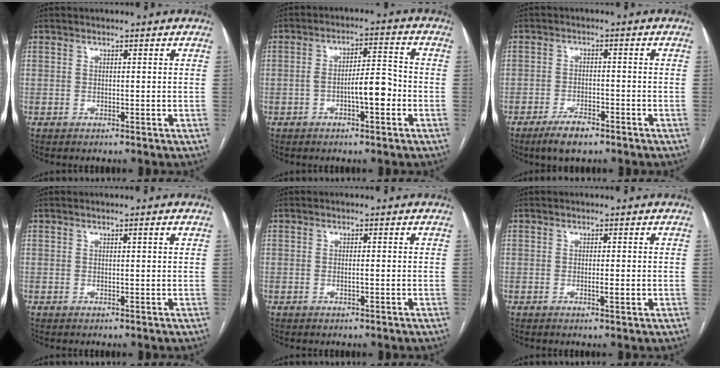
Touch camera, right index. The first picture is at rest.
{"total": 6.4, "force": [-2.1, 1.5, 5.9], "torque": [-0.099, 0.019, -0.032]}
{"total": 4.4, "force": [-3.2, 1.6, 2.5], "torque": [-0.050, -0.001, -0.051]}
{"total": 0.9, "force": [0.5, -0.1, 0.8], "torque": [-0.012, 0.000, 0.007]}
{"total": 0.8, "force": [-0.2, 0.1, 0.8], "torque": [-0.016, 0.000, -0.002]}
{"total": 1.4, "force": [-0.2, 0.2, 1.4], "torque": [-0.021, -0.002, -0.003]}